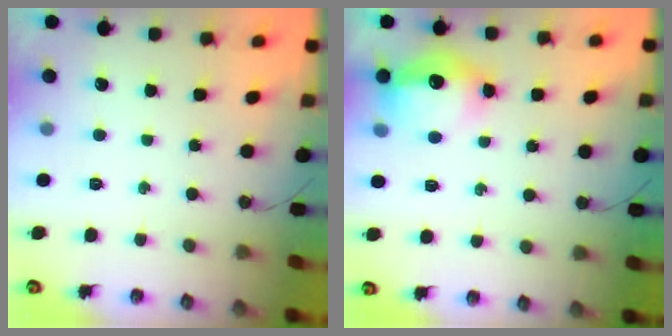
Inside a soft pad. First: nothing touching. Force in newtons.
{"total": 12.7, "press": 12.7, "slide": 1.0}